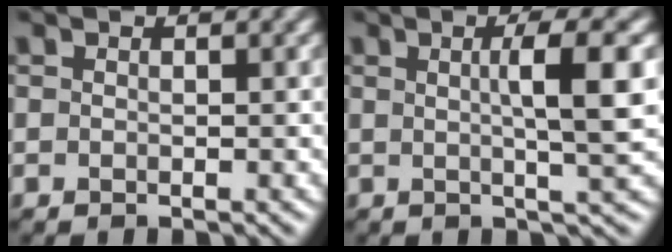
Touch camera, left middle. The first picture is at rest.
{"total": 5.3, "force": [0.3, 0.9, 5.2], "torque": [-0.067, 0.010, 0.005]}